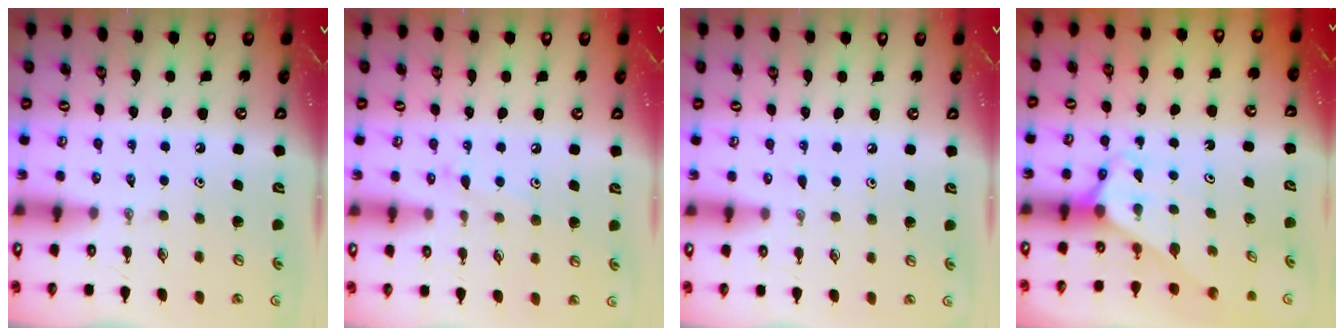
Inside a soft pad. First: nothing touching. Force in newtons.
{"total": 7.0, "press": 7.0, "slide": 0.5}
{"total": 4.3, "press": 4.3, "slide": 0.5}
{"total": 2.7, "press": 2.7, "slide": 0.2}